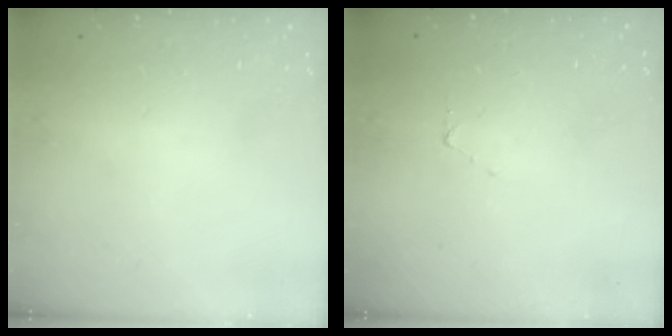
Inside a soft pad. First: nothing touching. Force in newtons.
{"total": 3.5, "press": 3.5, "slide": 0.3}